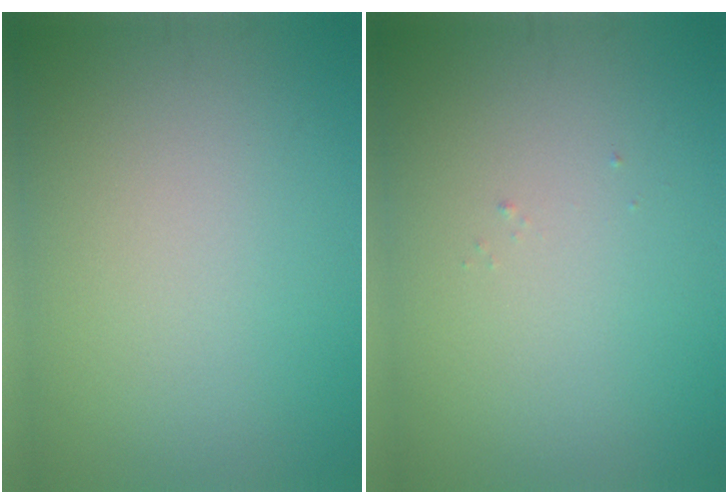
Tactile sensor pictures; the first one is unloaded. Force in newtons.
{"total": 0.0}